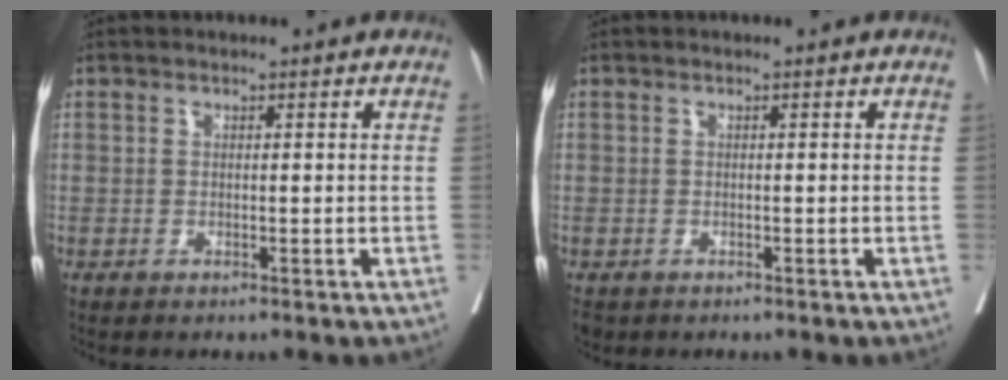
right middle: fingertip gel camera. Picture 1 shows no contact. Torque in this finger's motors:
{"motor_torque": [0.25, -0.30, 0.00, 0.00]}